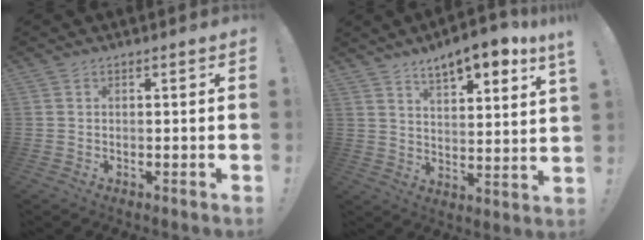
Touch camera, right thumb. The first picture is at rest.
{"total": 9.5, "force": [7.4, 1.3, 5.9], "torque": [-0.097, -0.041, 0.124]}